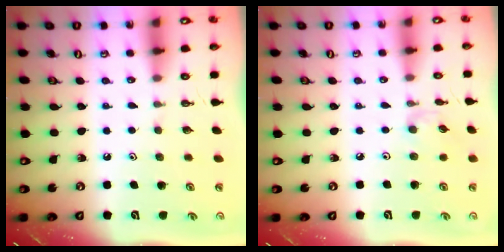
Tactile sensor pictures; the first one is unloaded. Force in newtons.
{"total": 1.3, "press": 1.2, "slide": 0.4}